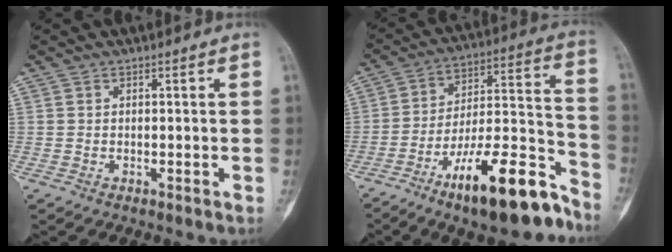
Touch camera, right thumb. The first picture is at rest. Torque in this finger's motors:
{"motor_torque": [2.60, 1.35, 1.53, -1.25, 0.52]}